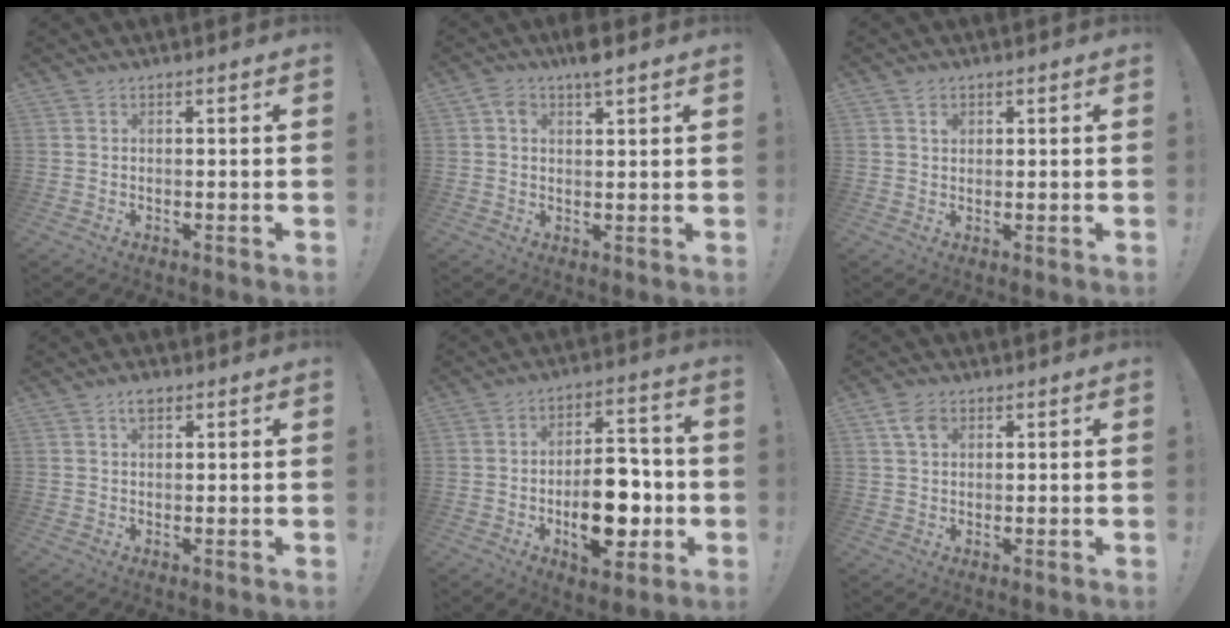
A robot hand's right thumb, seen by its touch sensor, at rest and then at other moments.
{"total": 4.6, "force": [2.8, 1.5, 3.2], "torque": [-0.054, -0.011, 0.047]}
{"total": 1.6, "force": [0.8, 1.3, 0.5], "torque": [0.010, -0.007, 0.012]}
{"total": 2.7, "force": [1.5, 1.5, 1.7], "torque": [-0.029, 0.000, 0.026]}
{"total": 16.3, "force": [-4.2, 8.9, 13.0], "torque": [-0.195, 0.018, -0.062]}
{"total": 4.7, "force": [2.2, 3.2, 2.6], "torque": [-0.044, 0.000, 0.042]}